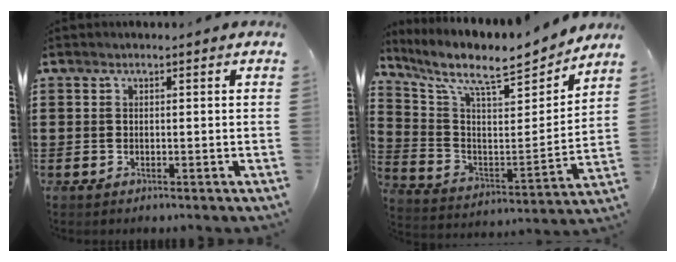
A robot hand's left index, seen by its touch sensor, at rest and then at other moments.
{"total": 9.1, "force": [7.7, 1.8, 4.5], "torque": [-0.110, -0.063, 0.123]}